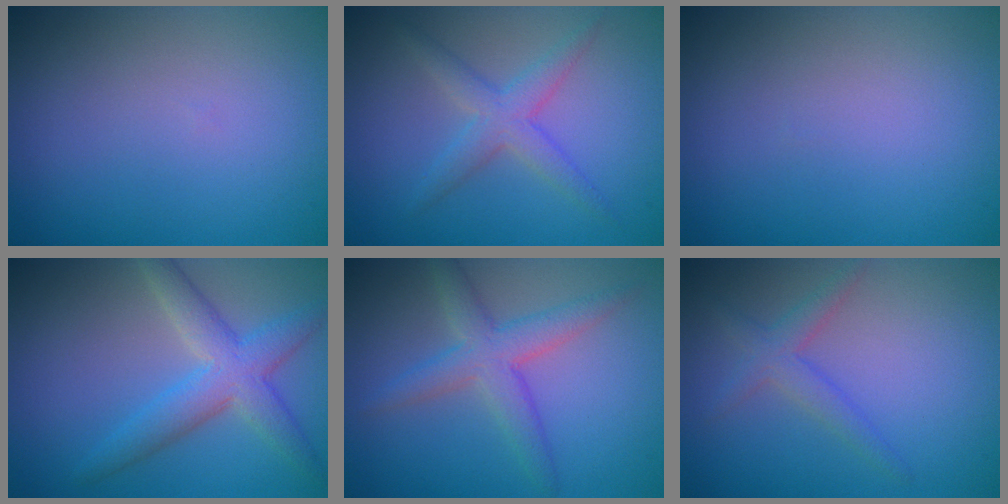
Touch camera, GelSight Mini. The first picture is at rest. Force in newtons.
{"total": 2.8, "press": 2.8, "slide": 0.1}
{"total": 0.0}
{"total": 4.4, "press": 4.4, "slide": 0.1}
{"total": 3.8, "press": 3.8, "slide": 0.1}
{"total": 2.1, "press": 2.1, "slide": 0.1}